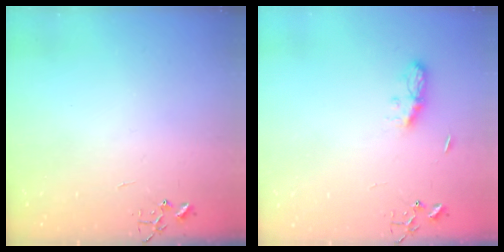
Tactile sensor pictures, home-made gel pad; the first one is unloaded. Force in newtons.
{"total": 6.3, "press": 6.3, "slide": 0.6}